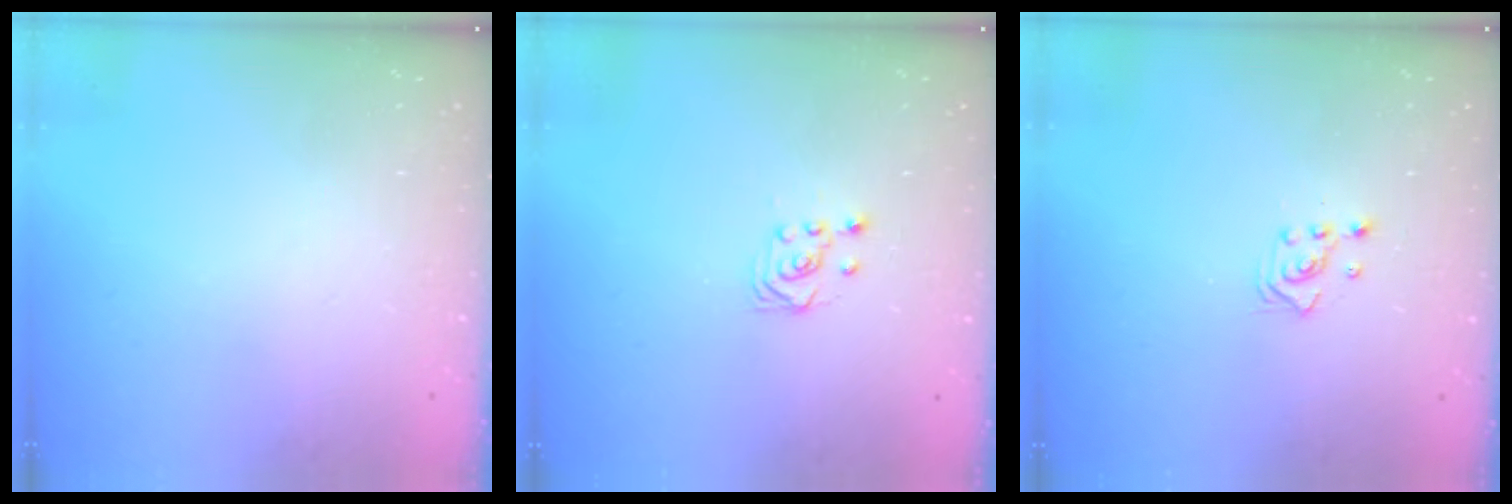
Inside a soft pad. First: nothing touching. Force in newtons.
{"total": 2.7, "press": 2.4, "slide": 1.3}
{"total": 2.5, "press": 2.5, "slide": 0.3}